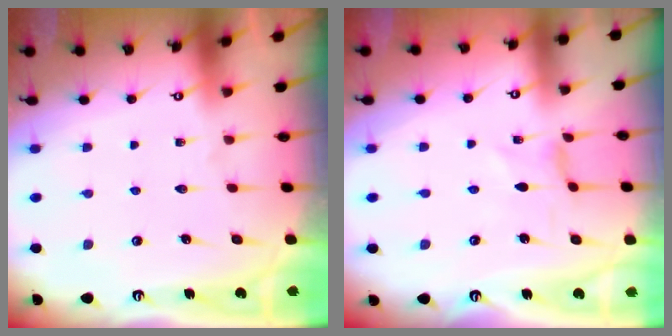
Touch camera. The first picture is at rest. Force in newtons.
{"total": 0.0}